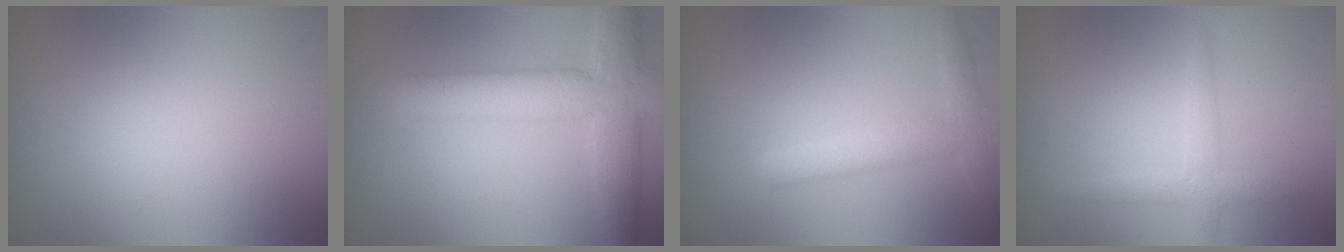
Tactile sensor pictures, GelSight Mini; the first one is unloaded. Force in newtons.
{"total": 7.1, "press": 7.1, "slide": 0.4}
{"total": 2.8, "press": 2.8, "slide": 0.1}
{"total": 1.9, "press": 1.9, "slide": 0.1}